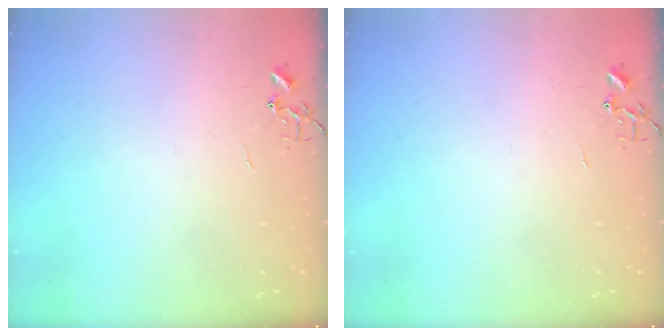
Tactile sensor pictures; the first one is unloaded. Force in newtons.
{"total": 0.0}